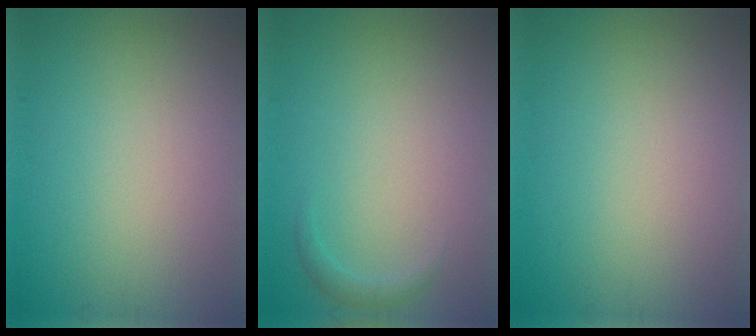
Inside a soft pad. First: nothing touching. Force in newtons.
{"total": 0.9, "press": 0.9, "slide": 0.1}
{"total": 0.0}